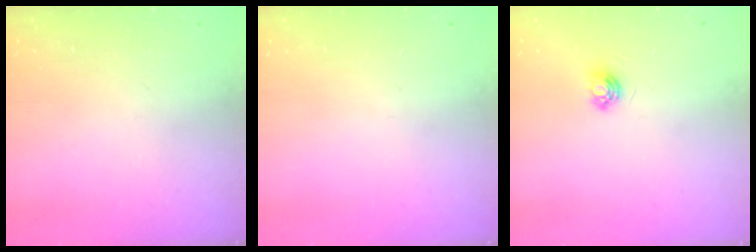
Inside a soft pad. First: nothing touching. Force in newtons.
{"total": 0.0}
{"total": 4.7, "press": 4.7, "slide": 0.5}